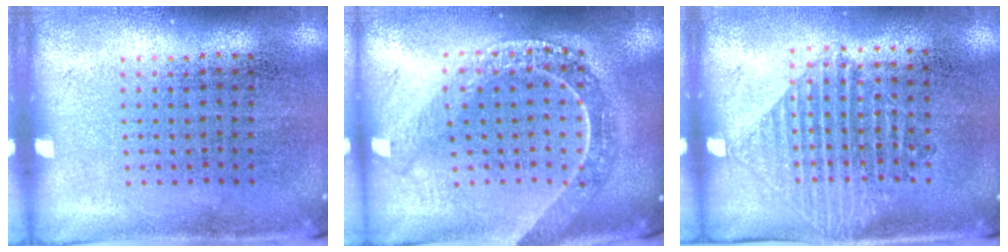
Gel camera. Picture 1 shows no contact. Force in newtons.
{"total": 2.3, "press": 1.9, "slide": 1.2}
{"total": 1.2, "press": 1.1, "slide": 0.6}